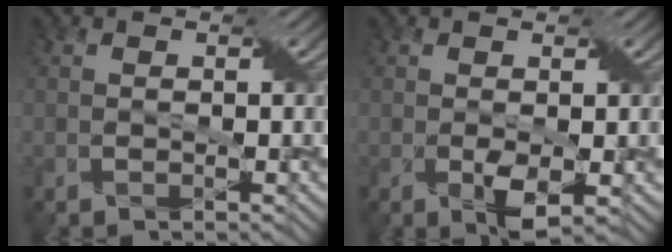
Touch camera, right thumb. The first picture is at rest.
{"total": 2.4, "force": [-0.3, 1.1, 2.1], "torque": [-0.045, -0.009, -0.002]}